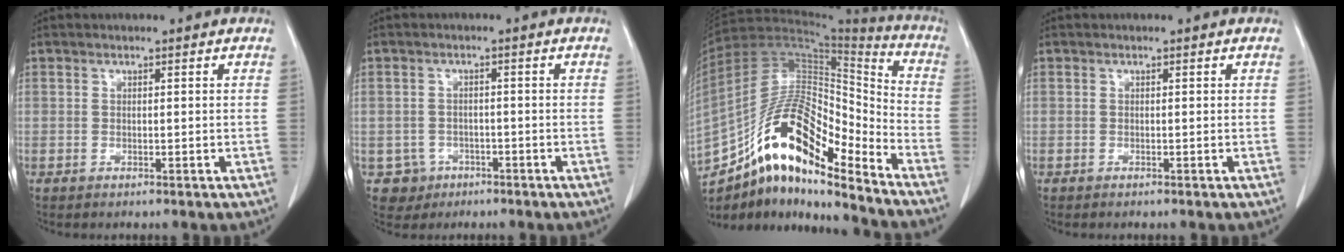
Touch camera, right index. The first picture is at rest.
{"total": 4.0, "force": [-1.7, 3.6, -0.2], "torque": [0.007, 0.013, -0.024]}
{"total": 19.6, "force": [-12.5, 5.5, 14.1], "torque": [-0.261, 0.036, -0.215]}
{"total": 0.0}